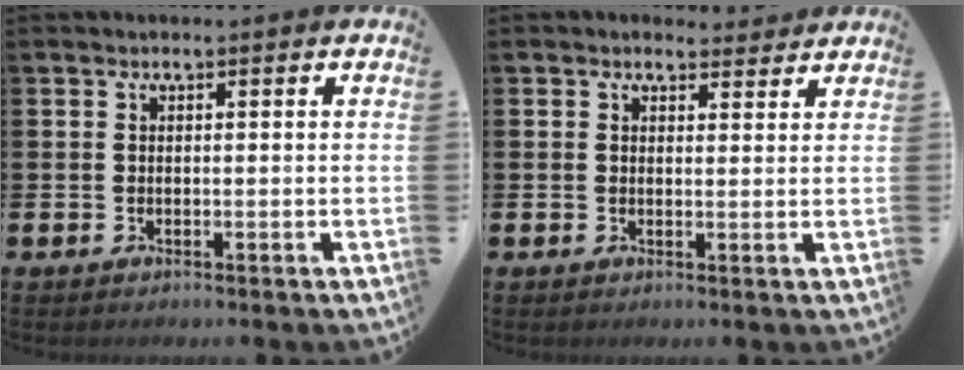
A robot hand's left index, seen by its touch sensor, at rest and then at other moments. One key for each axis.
{"total": 2.1, "fx": 2.0, "fy": 0.8, "fz": -0.1, "tx": 0.006, "ty": -0.007, "tz": 0.034}